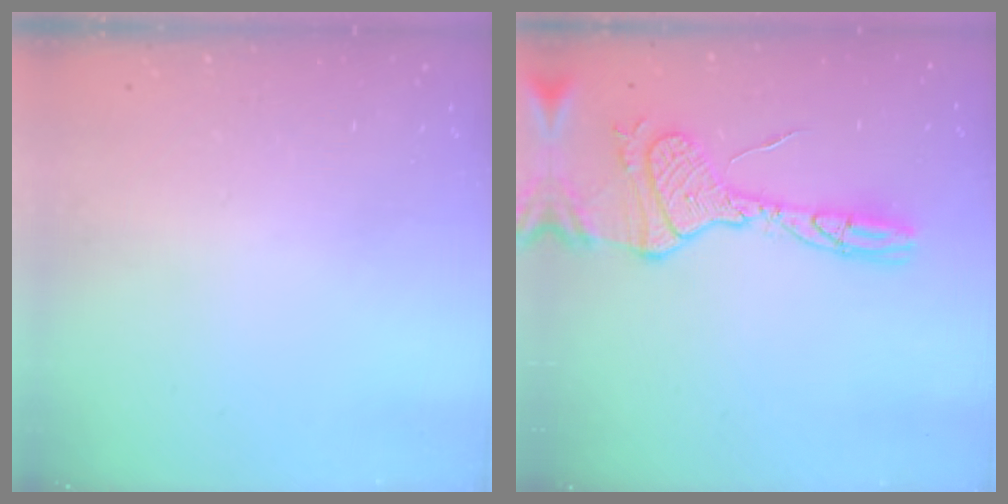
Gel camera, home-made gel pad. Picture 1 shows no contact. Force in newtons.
{"total": 17.0, "press": 17.0, "slide": 1.6}